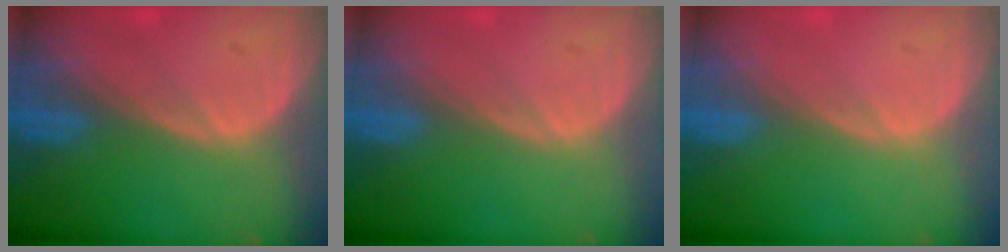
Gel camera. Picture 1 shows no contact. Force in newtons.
{"total": 0.0}
{"total": 0.0}